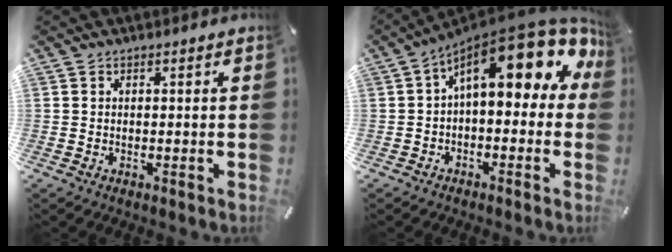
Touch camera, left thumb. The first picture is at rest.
{"total": 16.0, "force": [7.1, 6.6, 12.8], "torque": [-0.185, -0.058, 0.117]}